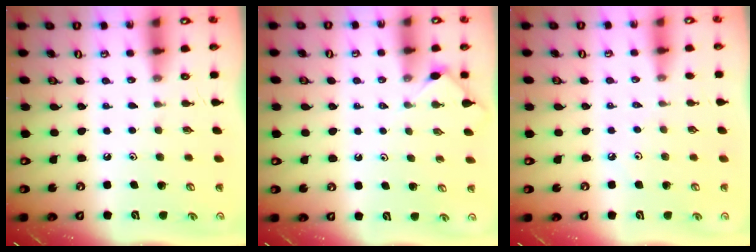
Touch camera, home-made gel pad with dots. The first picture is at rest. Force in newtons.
{"total": 3.3, "press": 3.3, "slide": 0.5}
{"total": 1.1, "press": 1.1, "slide": 0.4}